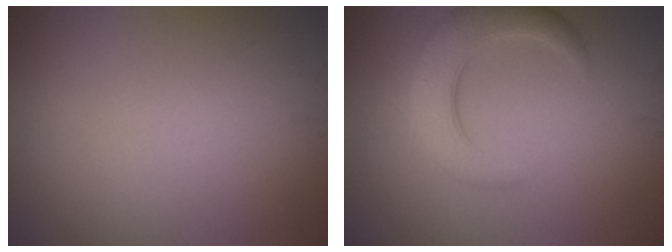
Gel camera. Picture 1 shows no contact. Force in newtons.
{"total": 5.0, "press": 5.0, "slide": 0.3}